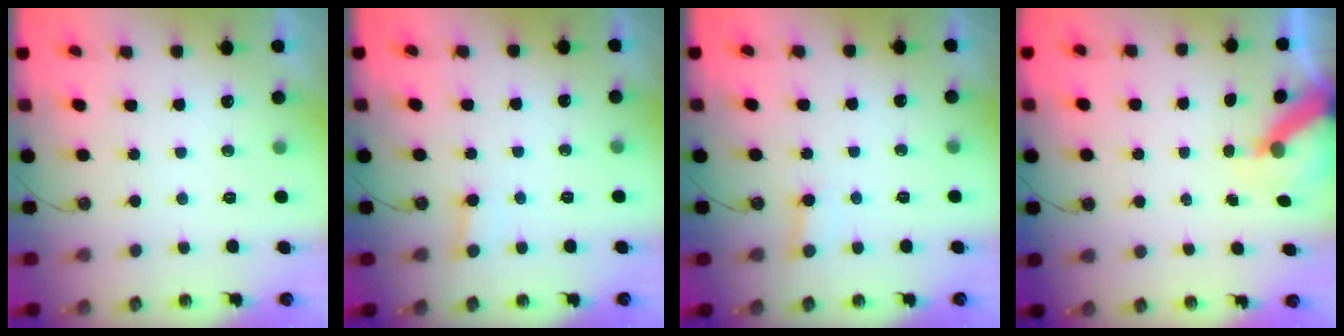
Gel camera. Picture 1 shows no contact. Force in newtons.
{"total": 2.6, "press": 2.6, "slide": 0.1}
{"total": 2.6, "press": 2.6, "slide": 0.1}
{"total": 6.4, "press": 6.4, "slide": 0.9}